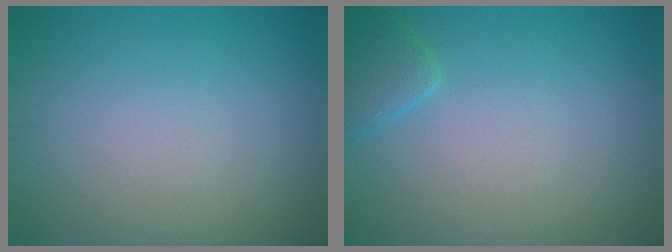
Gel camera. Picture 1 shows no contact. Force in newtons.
{"total": 1.7, "press": 1.7, "slide": 0.1}